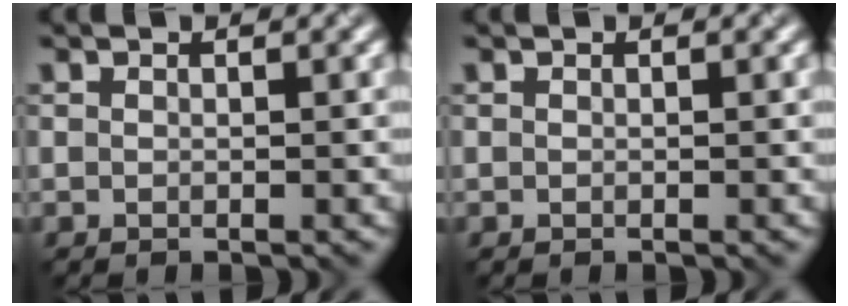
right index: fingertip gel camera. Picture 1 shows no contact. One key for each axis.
{"total": 0.0}